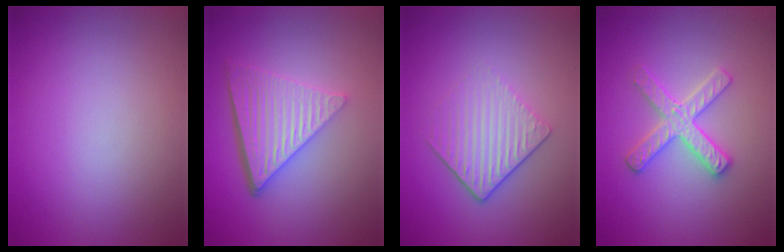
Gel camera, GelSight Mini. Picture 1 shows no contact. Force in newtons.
{"total": 6.5, "press": 4.4, "slide": 4.8}
{"total": 4.0, "press": 2.8, "slide": 2.8}
{"total": 2.9, "press": 2.9, "slide": 0.5}